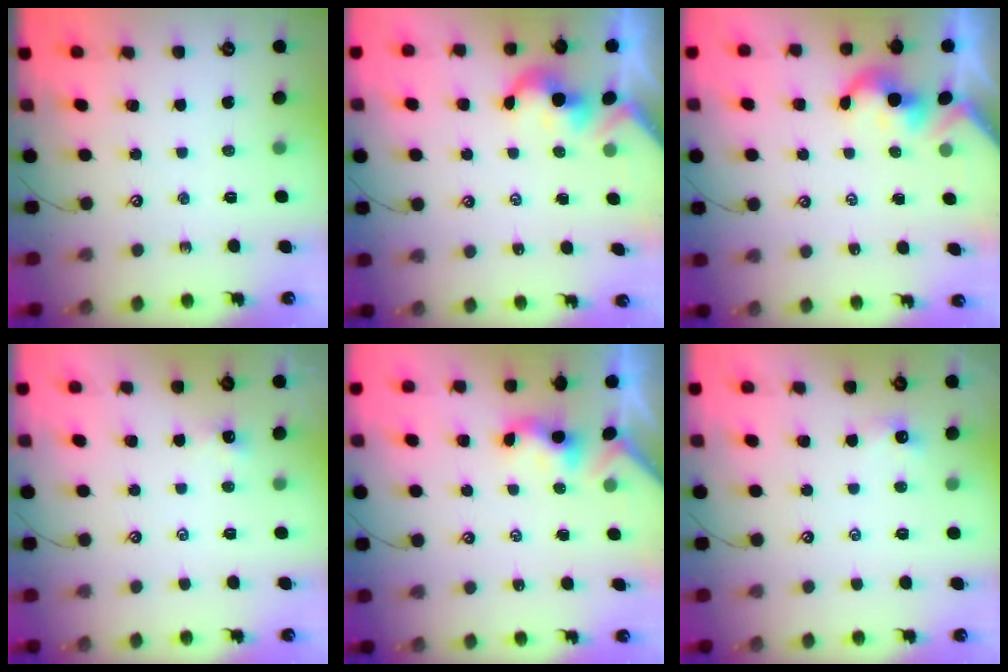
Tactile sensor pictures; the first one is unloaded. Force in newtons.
{"total": 2.0, "press": 1.9, "slide": 0.4}
{"total": 2.0, "press": 2.0, "slide": 0.2}
{"total": 2.0, "press": 2.0, "slide": 0.2}
{"total": 1.1, "press": 1.0, "slide": 0.4}
{"total": 0.6, "press": 0.3, "slide": 0.5}